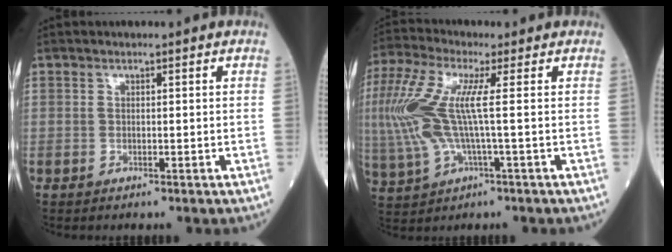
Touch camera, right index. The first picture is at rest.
{"total": 12.9, "force": [0.9, 2.6, 12.6], "torque": [-0.307, 0.016, 0.016]}